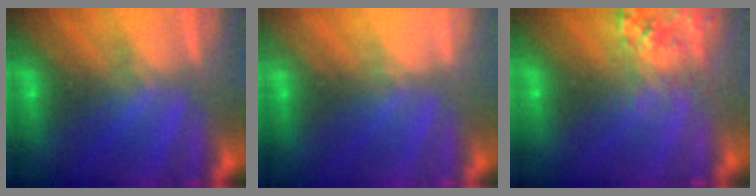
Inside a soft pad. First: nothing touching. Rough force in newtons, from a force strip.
{"total": 2.3}
{"total": 2.7}